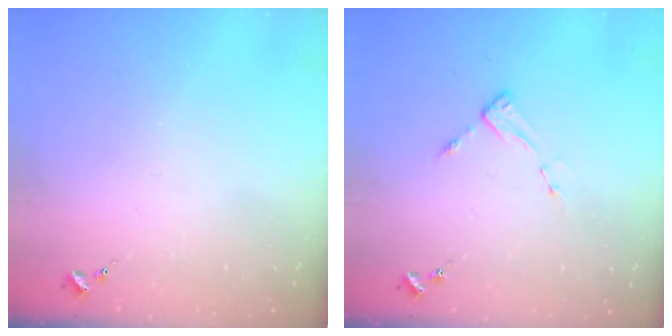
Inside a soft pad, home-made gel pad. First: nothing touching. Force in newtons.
{"total": 3.0, "press": 3.0, "slide": 0.5}